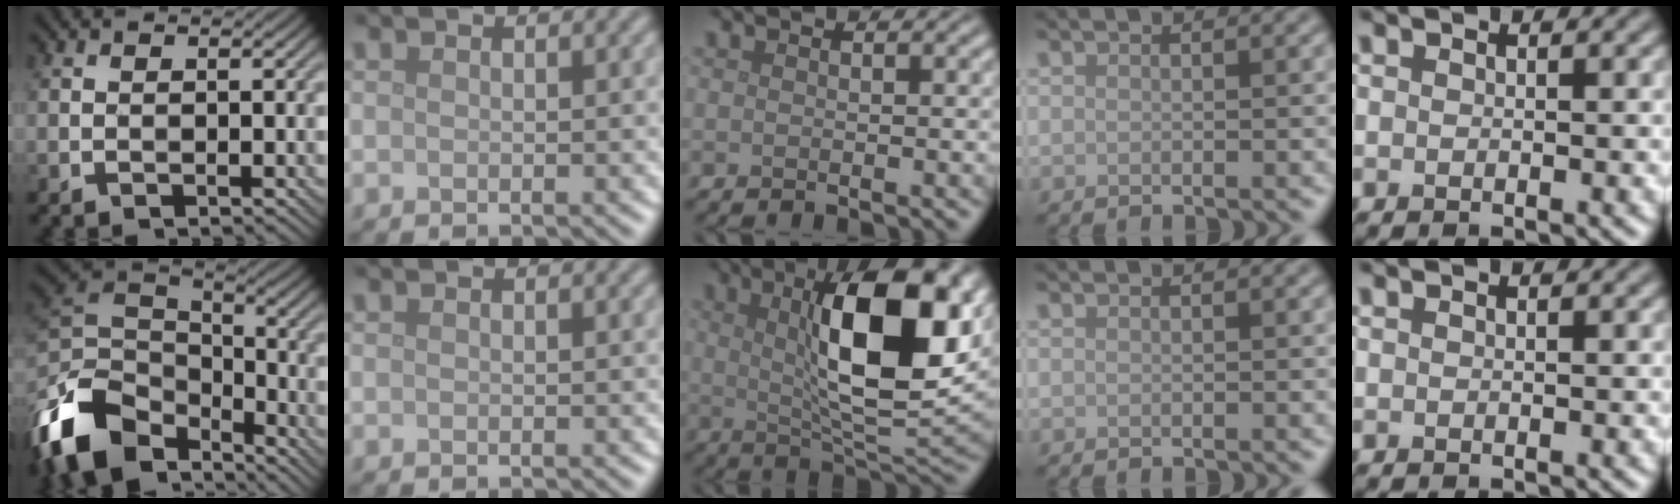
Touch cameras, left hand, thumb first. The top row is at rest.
{"thumb": {"total": 14.2, "force": [-8.4, 8.6, 7.5], "torque": [-0.208, -0.006, -0.166]}, "middle": {"total": 12.1, "force": [2.8, 3.8, 11.1], "torque": [-0.172, 0.004, 0.048]}}